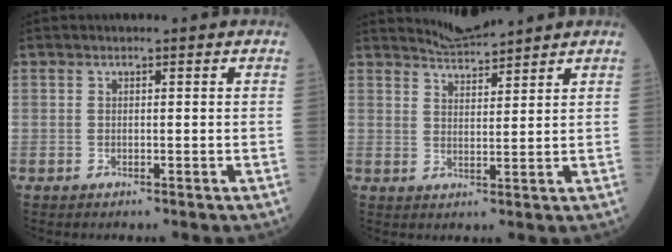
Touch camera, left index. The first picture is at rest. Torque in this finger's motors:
{"motor_torque": [-0.73, -0.88, -0.31, -0.21]}